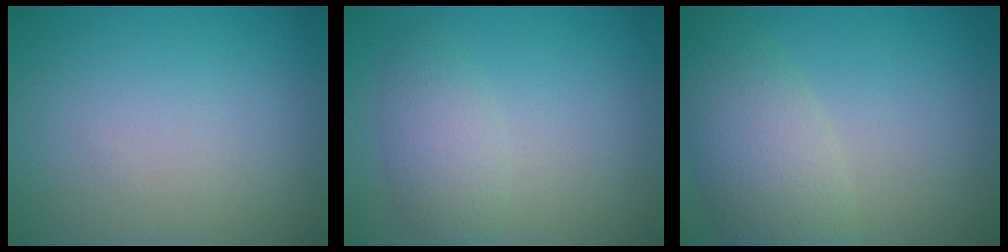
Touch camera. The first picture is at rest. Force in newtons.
{"total": 2.9, "press": 2.9, "slide": 0.1}
{"total": 5.7, "press": 5.7, "slide": 0.4}